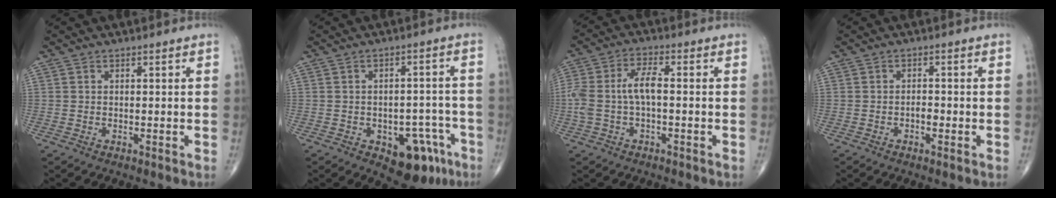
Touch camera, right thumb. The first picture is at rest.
{"total": 10.8, "force": [-5.4, 6.0, 7.1], "torque": [-0.046, 0.037, -0.063]}
{"total": 6.5, "force": [-0.4, 2.6, 5.9], "torque": [-0.148, 0.024, -0.007]}
{"total": 1.5, "force": [-0.6, 0.7, 1.2], "torque": [-0.011, 0.003, -0.012]}